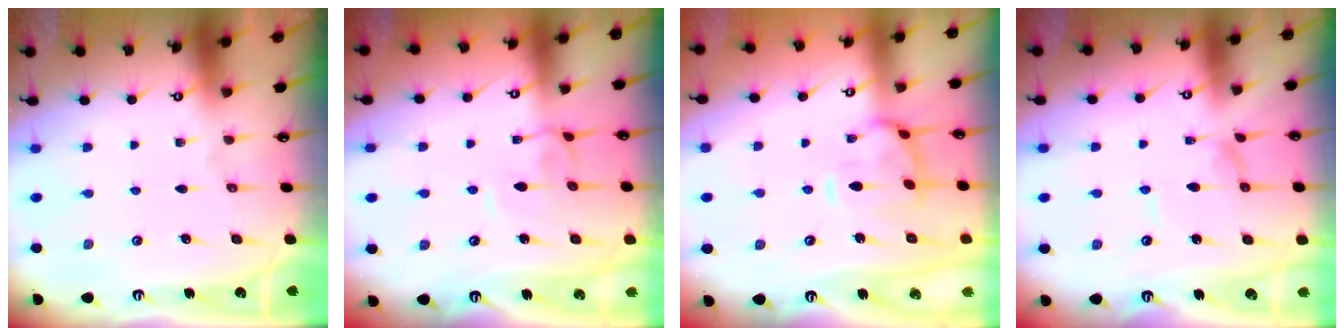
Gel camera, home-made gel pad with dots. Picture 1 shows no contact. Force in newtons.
{"total": 2.3, "press": 2.2, "slide": 0.3}
{"total": 1.9, "press": 1.8, "slide": 0.4}
{"total": 1.1, "press": 1.0, "slide": 0.3}